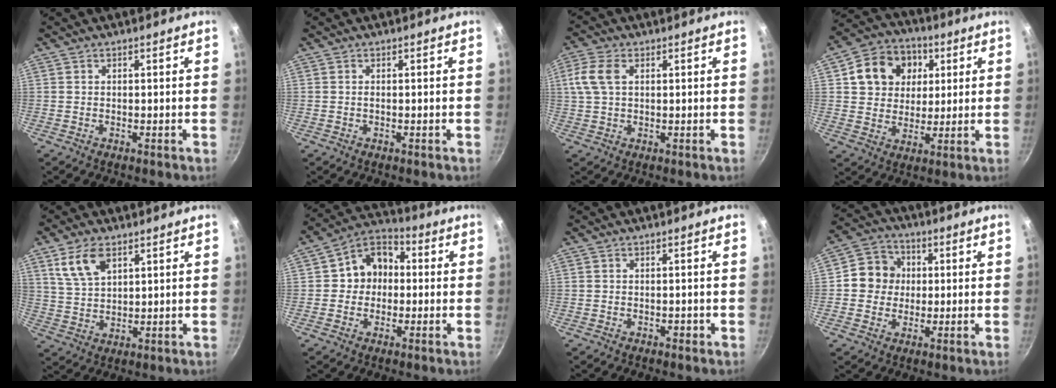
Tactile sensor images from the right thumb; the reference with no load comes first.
{"total": 0.0}
{"total": 6.1, "force": [1.6, 3.7, 4.6], "torque": [-0.100, 0.012, 0.029]}
{"total": 13.4, "force": [4.0, 11.2, 6.2], "torque": [-0.083, 0.010, 0.060]}
{"total": 8.2, "force": [4.3, 4.5, 5.3], "torque": [-0.091, -0.013, 0.090]}
{"total": 9.7, "force": [0.1, 8.3, 5.0], "torque": [-0.037, 0.027, -0.018]}
{"total": 0.8, "force": [-0.4, 0.6, 0.4], "torque": [-0.001, 0.007, -0.004]}
{"total": 8.5, "force": [0.6, 7.9, 3.1], "torque": [-0.014, 0.014, -0.008]}